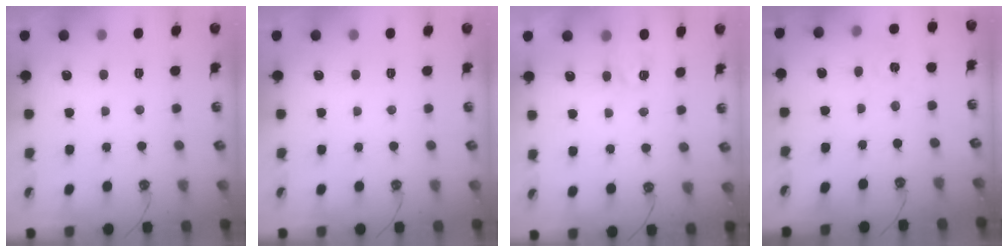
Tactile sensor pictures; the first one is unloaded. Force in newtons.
{"total": 0.0}
{"total": 4.4, "press": 4.4, "slide": 0.5}
{"total": 2.1, "press": 2.1, "slide": 0.2}